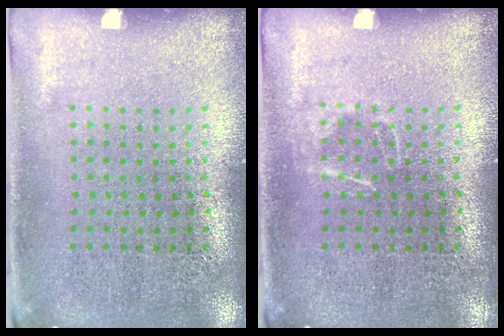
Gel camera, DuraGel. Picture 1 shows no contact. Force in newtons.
{"total": 0.7, "press": 0.6, "slide": 0.3}